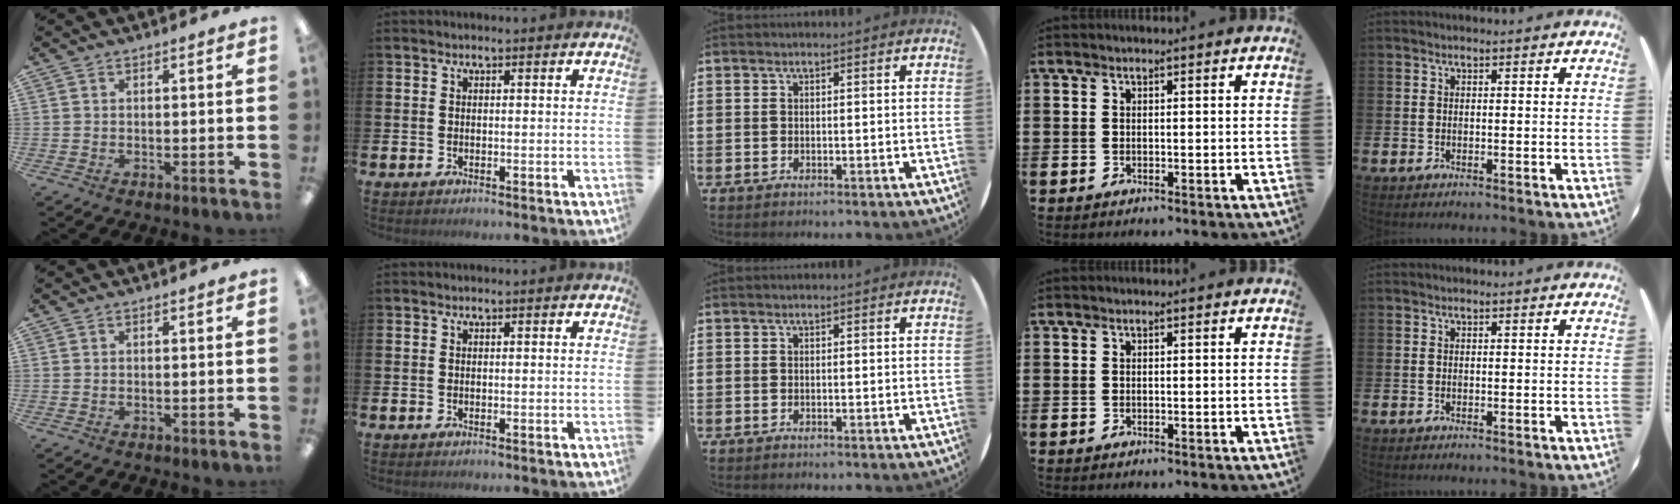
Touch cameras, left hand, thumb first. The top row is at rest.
{}